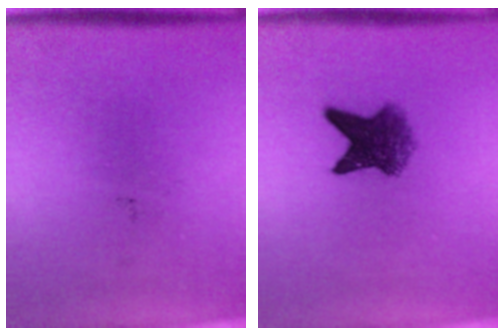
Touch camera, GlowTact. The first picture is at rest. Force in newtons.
{"total": 5.8}